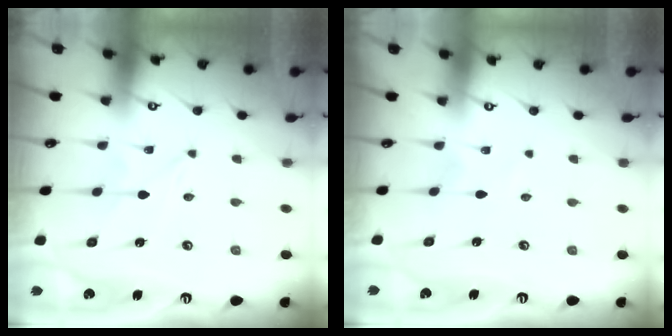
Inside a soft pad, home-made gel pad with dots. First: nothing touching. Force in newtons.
{"total": 1.8, "press": 1.7, "slide": 0.3}